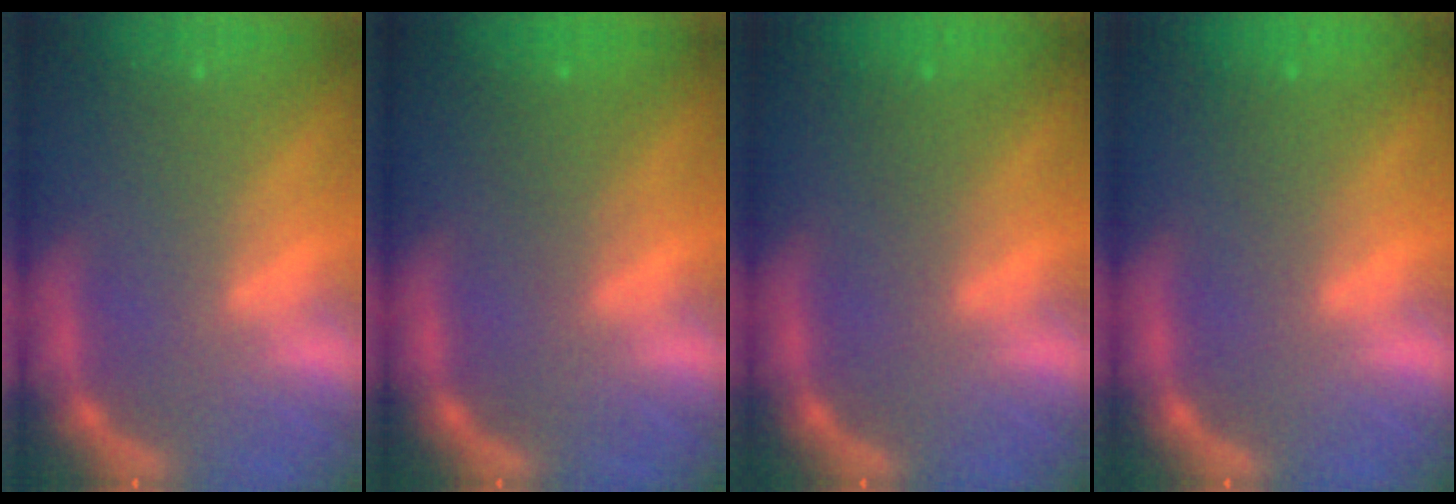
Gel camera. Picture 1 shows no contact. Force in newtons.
{"total": 2.0}
{"total": 1.4}
{"total": 1.4}